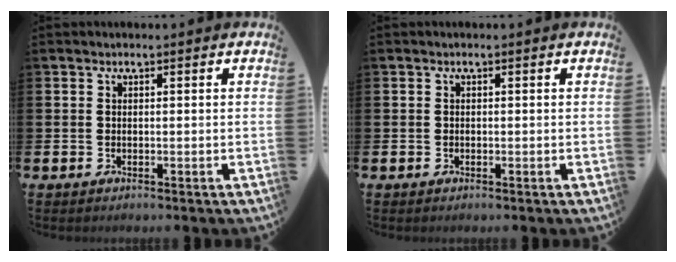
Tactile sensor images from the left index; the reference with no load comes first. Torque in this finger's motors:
{"motor_torque": [-0.05, 0.02, -0.07, -0.01]}